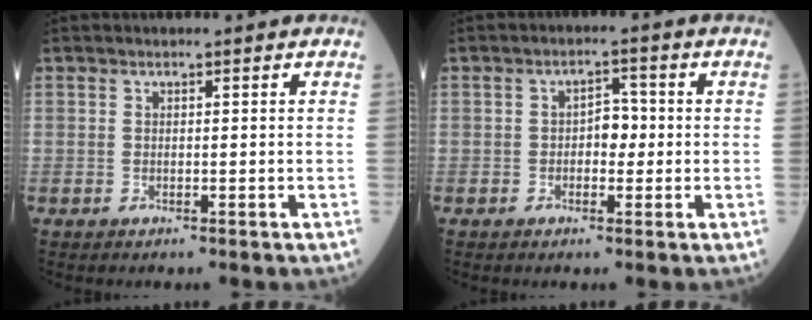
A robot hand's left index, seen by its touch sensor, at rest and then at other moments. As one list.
[{"total": 3.0, "force": [-0.2, 1.8, 2.4], "torque": [-0.032, 0.010, -0.008]}]